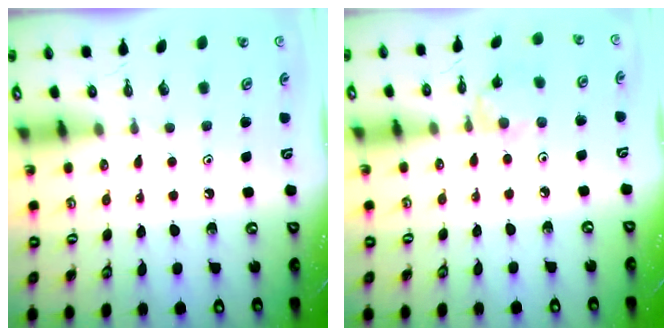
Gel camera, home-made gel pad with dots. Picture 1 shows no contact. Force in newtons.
{"total": 1.3, "press": 1.2, "slide": 0.3}